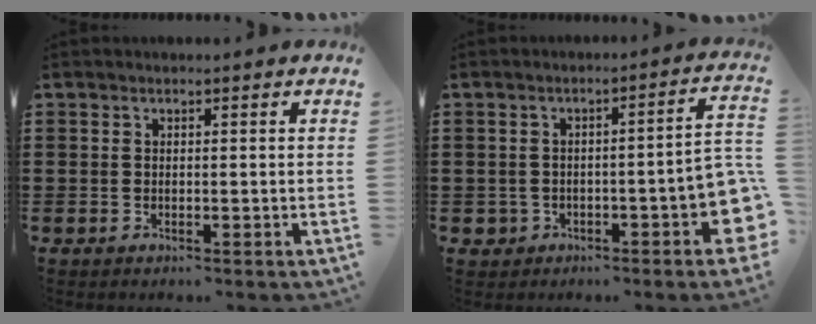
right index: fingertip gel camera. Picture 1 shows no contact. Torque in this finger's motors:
{"motor_torque": [1.22, 0.00, 0.47, 0.03]}